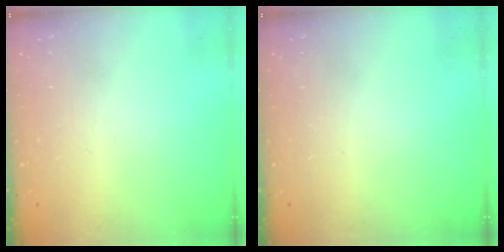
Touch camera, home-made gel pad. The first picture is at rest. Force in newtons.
{"total": 0.0}